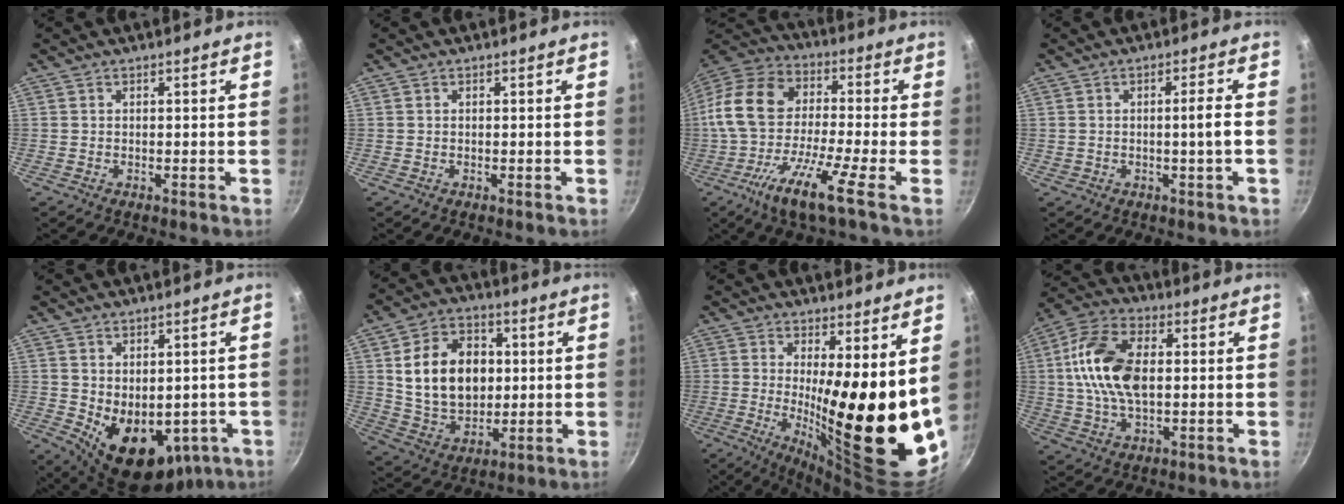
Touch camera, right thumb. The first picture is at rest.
{"total": 0.0}
{"total": 17.5, "force": [-6.9, 5.7, 15.0], "torque": [-0.293, 0.031, -0.157]}
{"total": 3.0, "force": [-0.5, -0.2, 3.0], "torque": [-0.045, 0.011, -0.005]}
{"total": 14.5, "force": [-2.6, 10.0, 10.2], "torque": [-0.120, -0.015, -0.004]}
{"total": 16.8, "force": [2.3, 12.3, 11.2], "torque": [-0.165, 0.000, 0.047]}
{"total": 20.3, "force": [2.4, 5.5, 19.4], "torque": [-0.256, -0.058, 0.047]}
{"total": 14.9, "force": [1.3, 8.5, 12.1], "torque": [-0.222, 0.017, 0.014]}